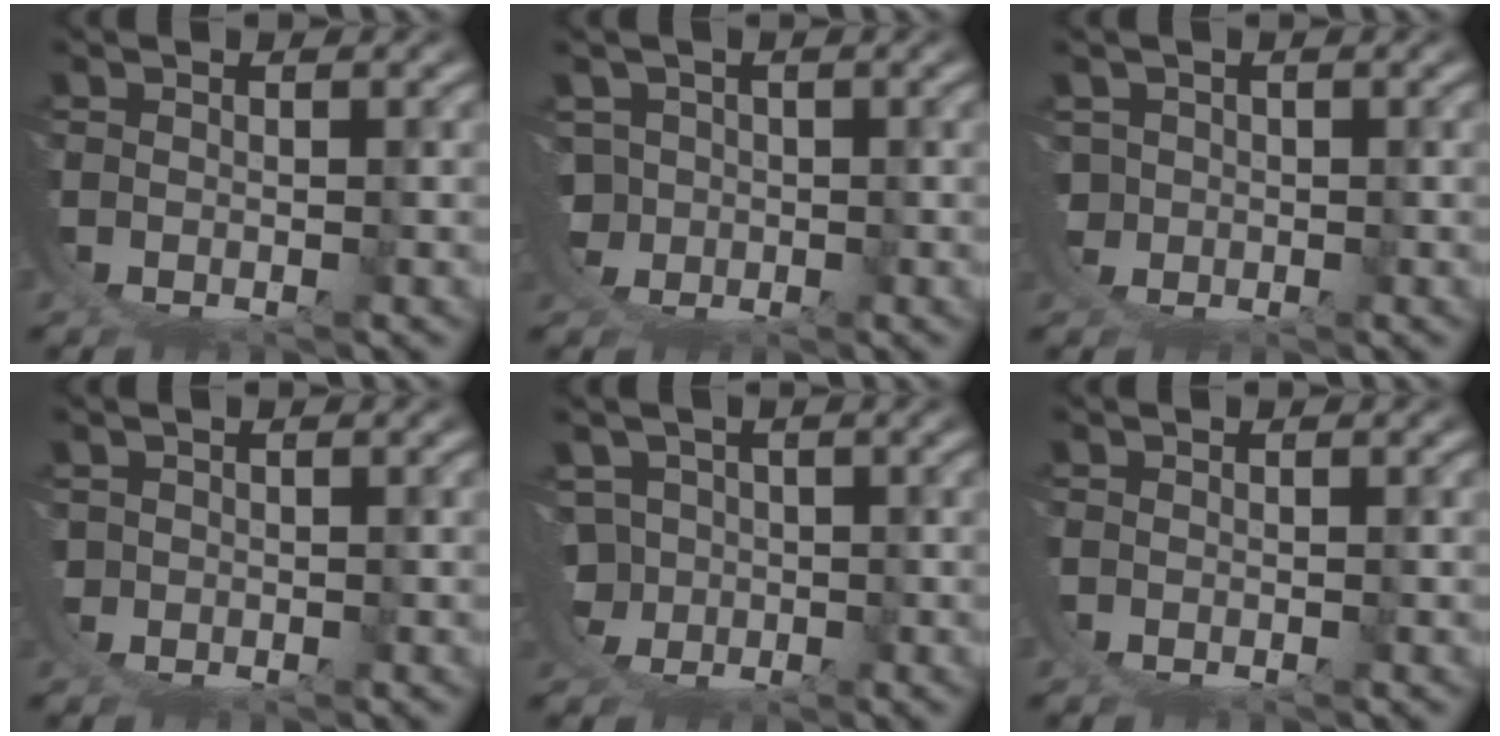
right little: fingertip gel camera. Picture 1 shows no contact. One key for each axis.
{"total": 7.2, "fx": -1.3, "fy": 6.6, "fz": 2.5, "tx": -0.076, "ty": -0.036, "tz": -0.017}
{"total": 4.0, "fx": -0.7, "fy": 3.7, "fz": 1.4, "tx": -0.053, "ty": -0.033, "tz": -0.003}
{"total": 1.6, "fx": -0.4, "fy": 1.5, "fz": 0.5, "tx": -0.028, "ty": -0.023, "tz": 0.002}
{"total": 8.7, "fx": -1.5, "fy": 8.0, "fz": 3.1, "tx": -0.090, "ty": -0.041, "tz": -0.022}
{"total": 0.0}